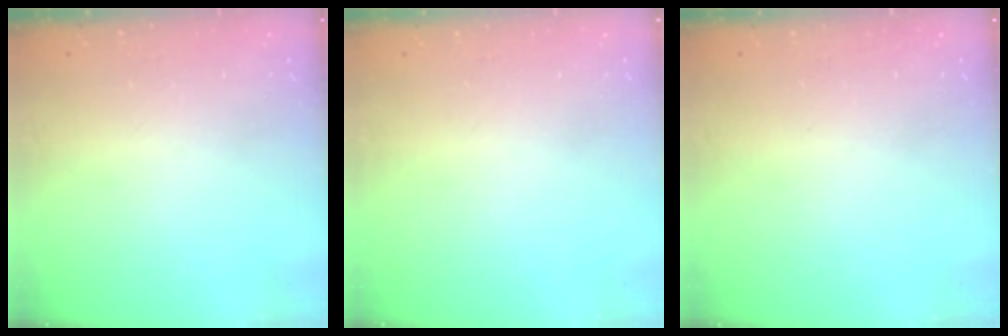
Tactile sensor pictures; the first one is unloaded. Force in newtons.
{"total": 0.0}
{"total": 0.0}